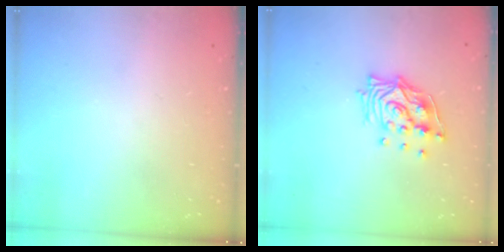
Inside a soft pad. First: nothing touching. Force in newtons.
{"total": 13.3, "press": 13.3, "slide": 1.2}